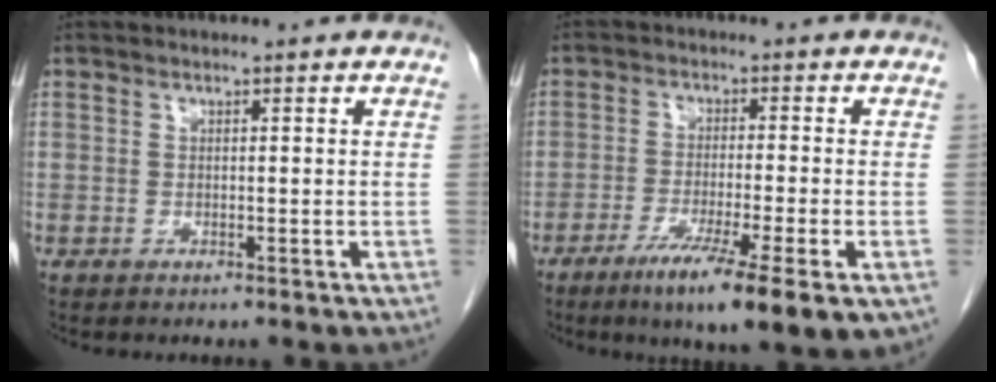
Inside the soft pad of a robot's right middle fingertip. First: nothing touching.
{"total": 11.9, "force": [-6.3, 0.4, 10.1], "torque": [-0.146, -0.030, -0.098]}